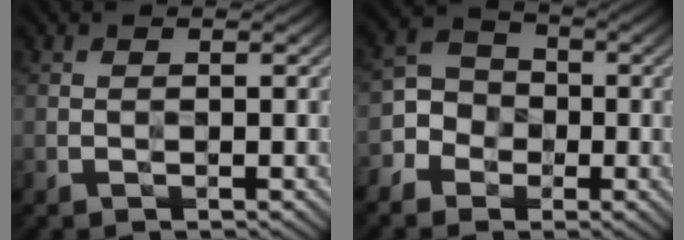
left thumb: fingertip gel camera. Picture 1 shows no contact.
{"total": 6.1, "force": [-2.9, 5.1, 1.5], "torque": [-0.028, -0.002, -0.078]}